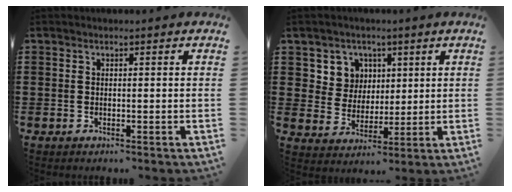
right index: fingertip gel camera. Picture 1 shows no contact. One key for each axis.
{"total": 6.0, "fx": 2.5, "fy": 5.4, "fz": 0.9, "tx": -0.042, "ty": 0.009, "tz": 0.045}